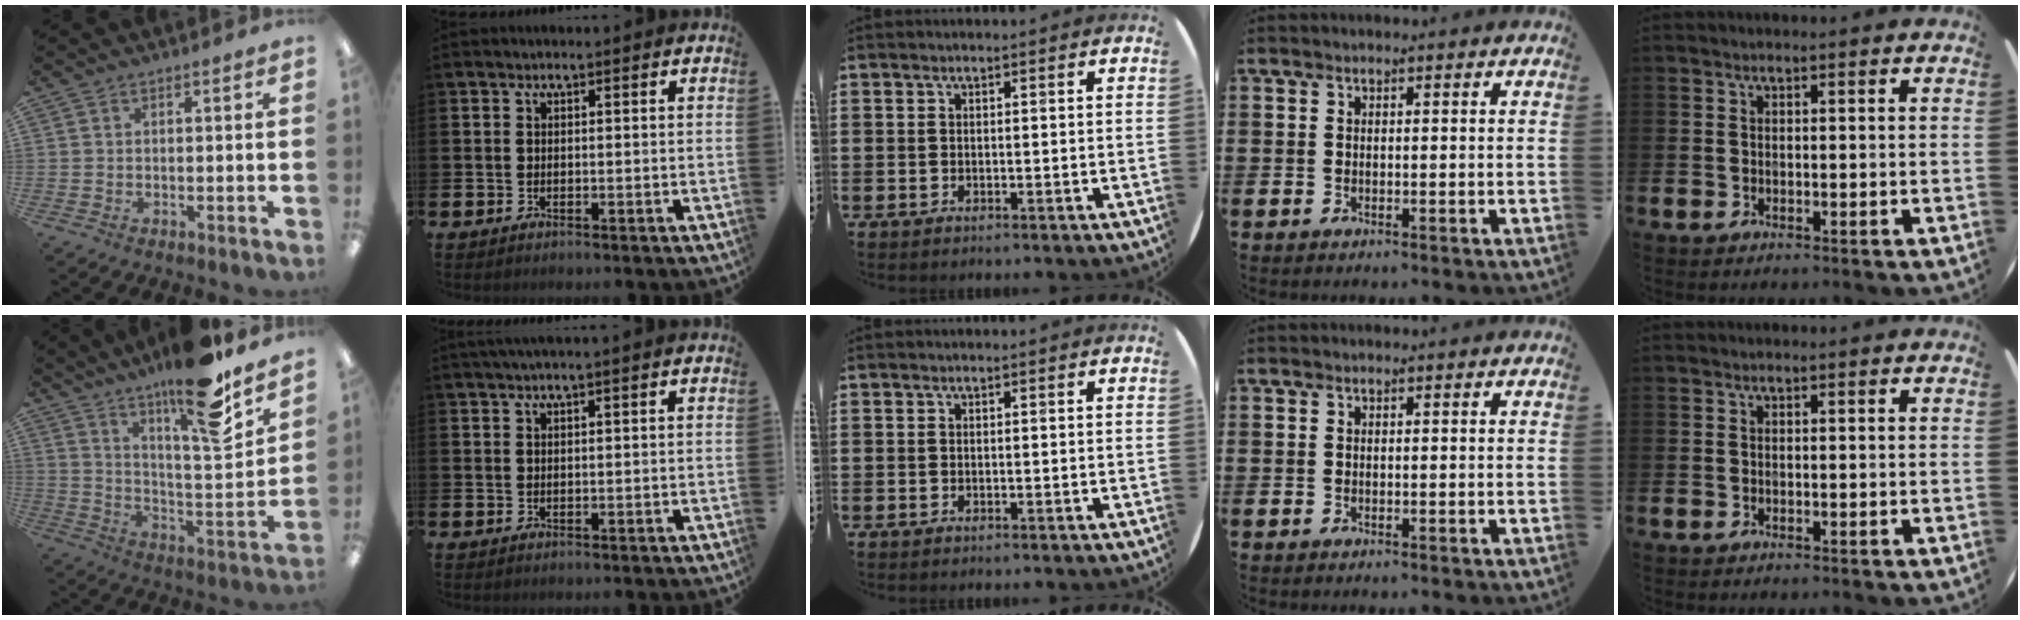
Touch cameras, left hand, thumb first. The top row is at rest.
{"thumb": {"total": 18.2, "force": [13.9, 2.9, 11.4], "torque": [-0.183, -0.101, 0.224]}, "index": {"total": 1.2, "force": [0.9, -0.3, 0.8], "torque": [-0.017, 0.002, 0.016]}}